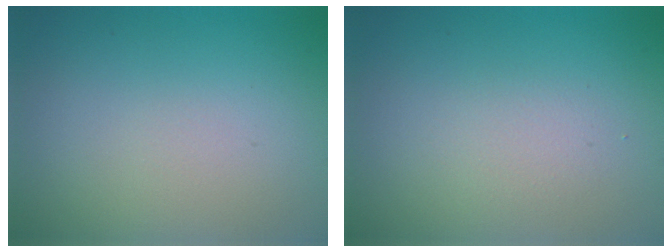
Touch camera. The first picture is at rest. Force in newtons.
{"total": 1.5, "press": 1.4, "slide": 0.1}